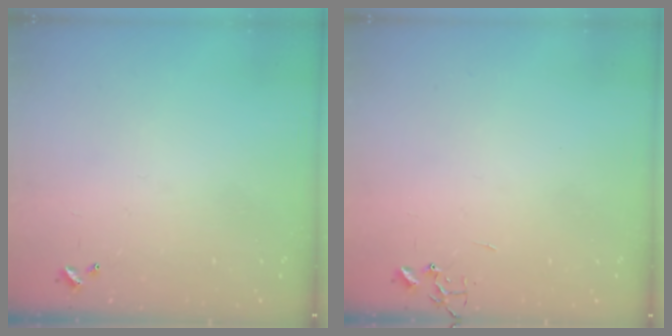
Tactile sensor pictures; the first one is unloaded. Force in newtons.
{"total": 0.0}